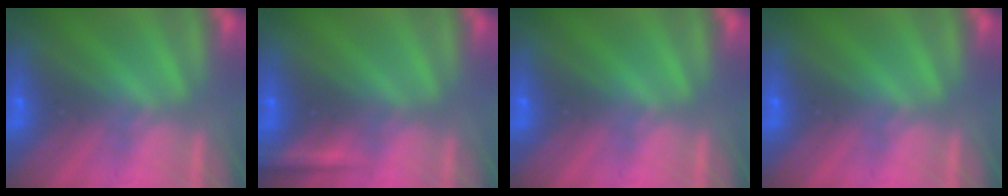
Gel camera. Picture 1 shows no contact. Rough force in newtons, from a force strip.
{"total": 2.3}
{"total": 0.0}
{"total": 0.0}